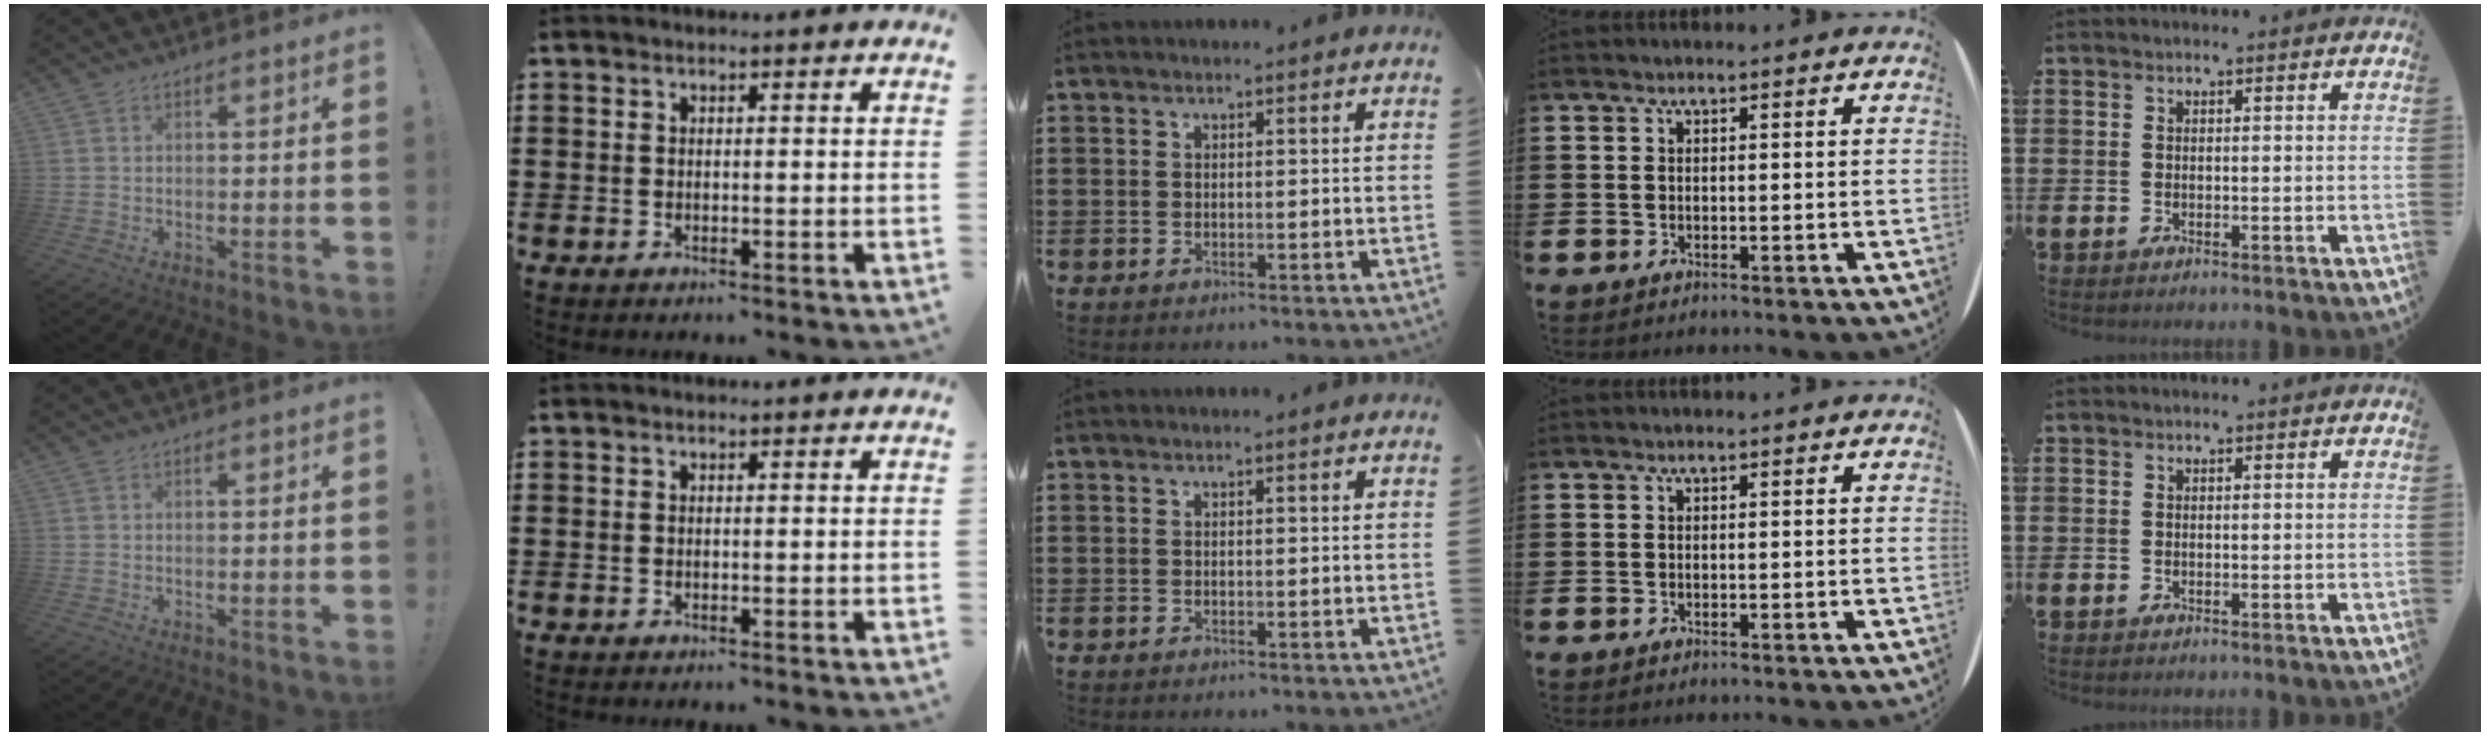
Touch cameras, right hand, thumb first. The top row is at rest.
{}